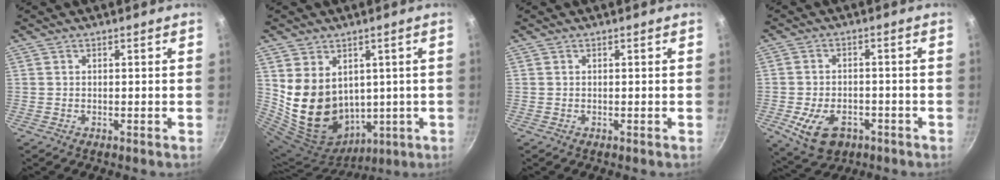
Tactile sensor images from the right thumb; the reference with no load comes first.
{"total": 16.2, "force": [2.6, 12.8, 9.5], "torque": [-0.160, -0.015, 0.083]}
{"total": 0.0}
{"total": 9.8, "force": [-3.9, 6.5, 6.2], "torque": [-0.094, 0.015, -0.056]}